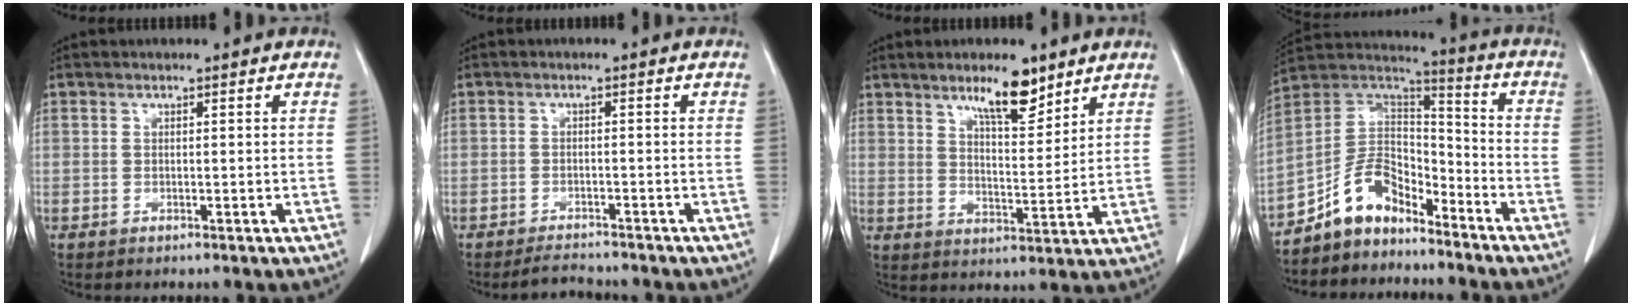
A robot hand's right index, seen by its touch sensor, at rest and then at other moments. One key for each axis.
{"total": 2.9, "fx": -2.8, "fy": 0.7, "fz": 0.2, "tx": -0.005, "ty": -0.007, "tz": -0.044}
{"total": 7.9, "fx": 5.8, "fy": 2.0, "fz": 5.1, "tx": -0.086, "ty": -0.003, "tz": 0.099}
{"total": 10.1, "fx": -7.8, "fy": 4.9, "fz": 4.0, "tx": -0.075, "ty": 0.046, "tz": -0.150}